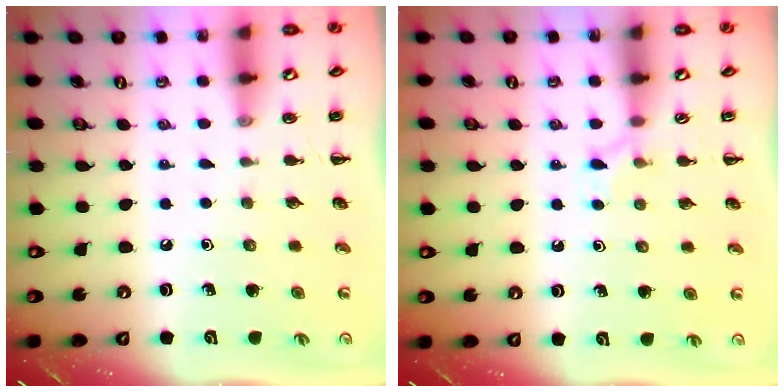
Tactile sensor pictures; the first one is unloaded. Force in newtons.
{"total": 5.1, "press": 4.9, "slide": 1.6}